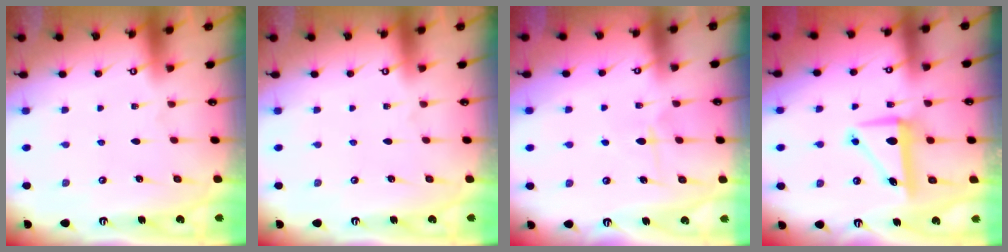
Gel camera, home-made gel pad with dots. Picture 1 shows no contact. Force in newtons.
{"total": 0.0}
{"total": 5.8, "press": 5.7, "slide": 0.7}
{"total": 8.6, "press": 8.6, "slide": 0.7}